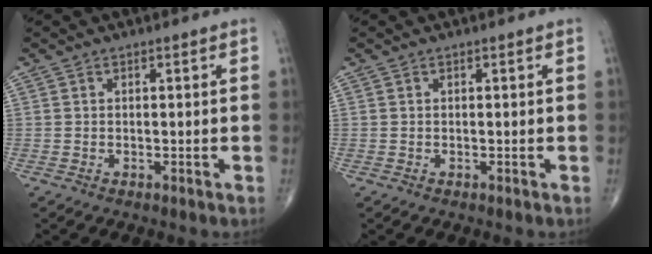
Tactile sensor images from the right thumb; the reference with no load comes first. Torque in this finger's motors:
{"motor_torque": [0.00, 0.00, -0.01, 0.01, 0.03]}